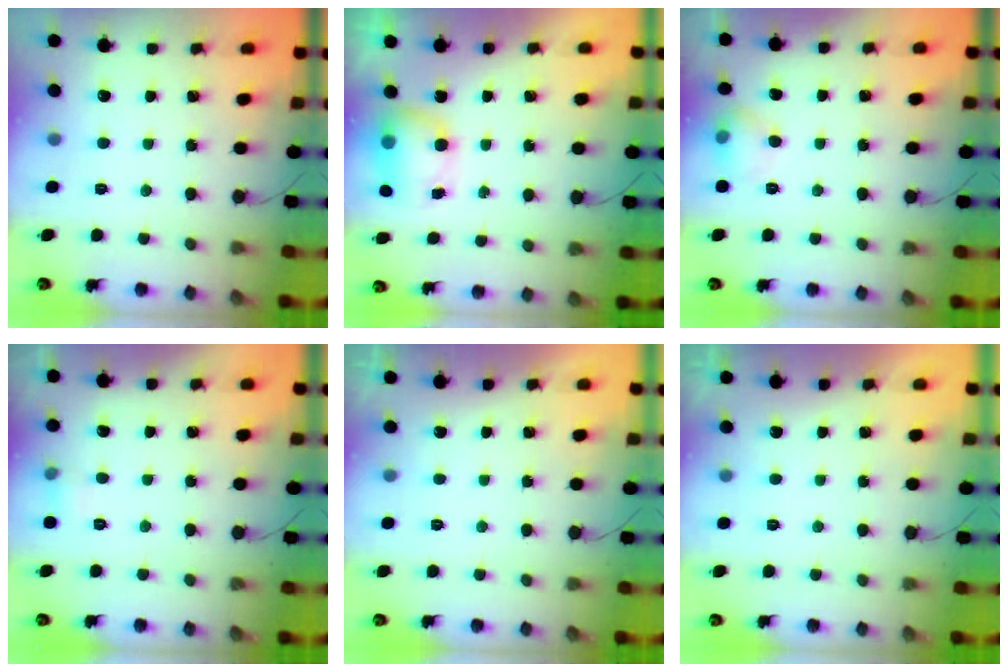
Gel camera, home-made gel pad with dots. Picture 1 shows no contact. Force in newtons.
{"total": 7.4, "press": 7.3, "slide": 0.9}
{"total": 9.3, "press": 6.9, "slide": 6.2}
{"total": 4.5, "press": 4.3, "slide": 1.5}
{"total": 0.0}
{"total": 0.0}